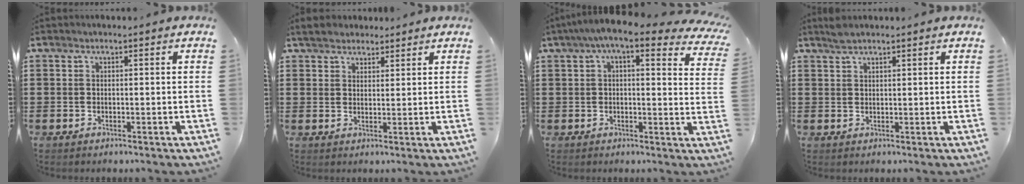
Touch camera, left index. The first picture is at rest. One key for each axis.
{"total": 3.1, "fx": 2.8, "fy": 1.3, "fz": 0.6, "tx": -0.021, "ty": 0.004, "tz": 0.052}
{"total": 6.5, "fx": 4.5, "fy": 0.7, "fz": 4.6, "tx": -0.095, "ty": -0.014, "tz": 0.073}
{"total": 2.5, "fx": 1.7, "fy": 0.2, "fz": 1.8, "tx": -0.037, "ty": 0.001, "tz": 0.031}